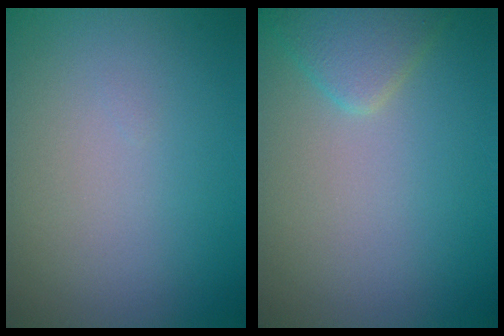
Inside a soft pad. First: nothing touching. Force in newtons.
{"total": 2.3, "press": 2.3, "slide": 0.2}